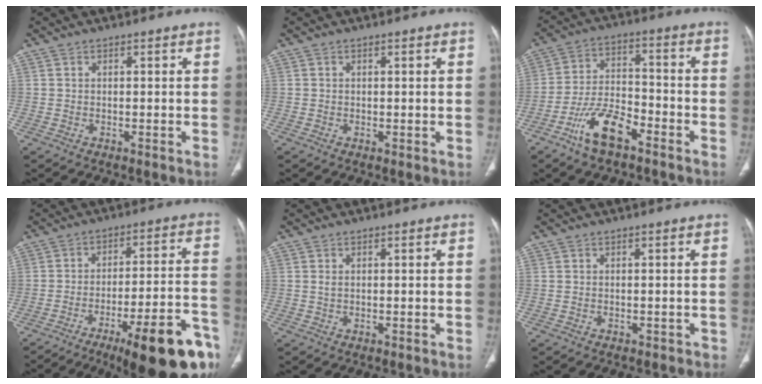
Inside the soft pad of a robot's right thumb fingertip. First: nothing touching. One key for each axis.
{"total": 0.0}
{"total": 11.0, "fx": -6.6, "fy": 4.8, "fz": 7.4, "tx": -0.140, "ty": 0.040, "tz": -0.124}
{"total": 21.2, "fx": -12.5, "fy": 5.0, "fz": 16.3, "tx": -0.167, "ty": 0.073, "tz": -0.179}
{"total": 0.7, "fx": 0.2, "fy": 0.4, "fz": 0.6, "tx": -0.015, "ty": 0.007, "tz": 0.006}
{"total": 1.3, "fx": -1.1, "fy": 0.7, "fz": 0.3, "tx": -0.014, "ty": 0.008, "tz": -0.010}